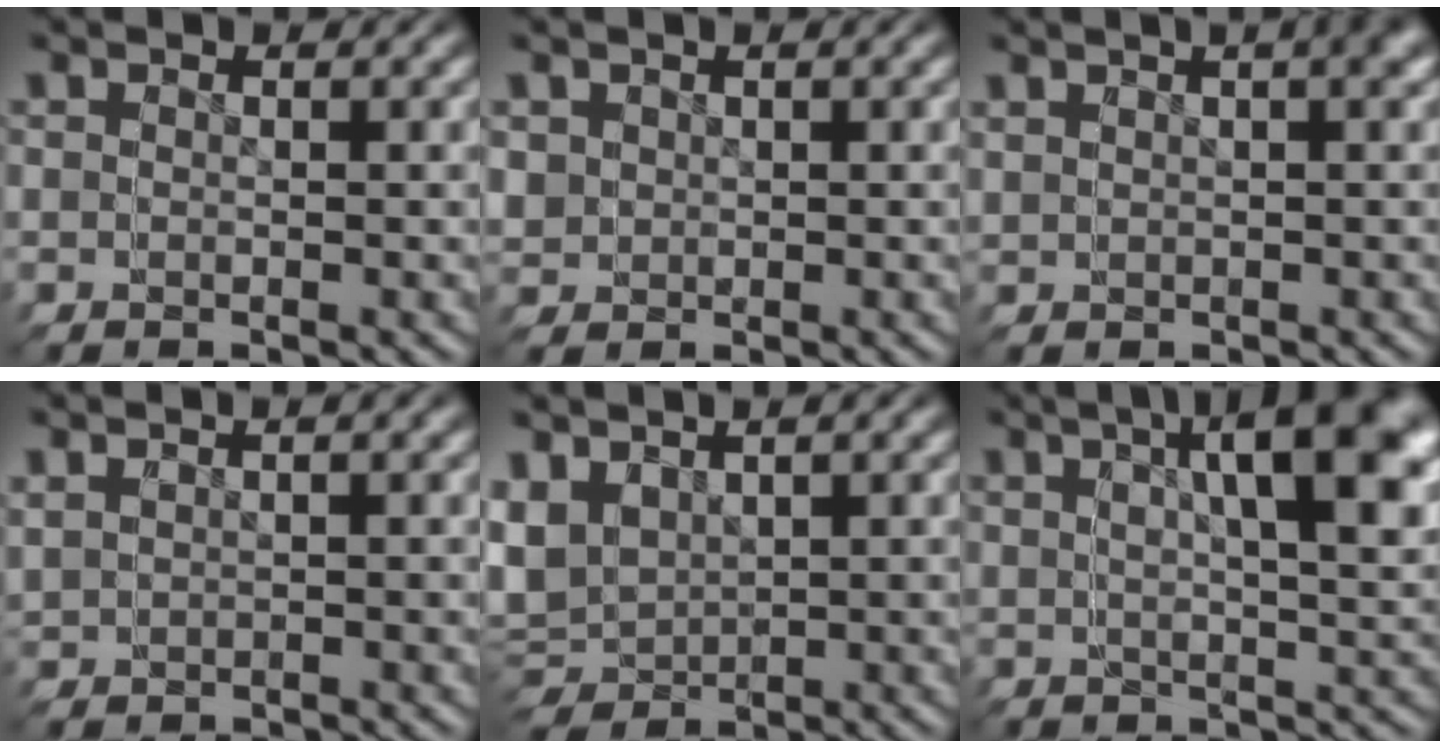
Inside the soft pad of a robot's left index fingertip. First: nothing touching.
{"total": 3.2, "force": [0.4, 3.2, -0.1], "torque": [-0.011, -0.018, 0.012]}
{"total": 0.7, "force": [0.3, 0.0, 0.7], "torque": [-0.015, 0.006, 0.007]}
{"total": 0.9, "force": [0.0, 0.9, 0.0], "torque": [-0.012, -0.001, 0.005]}
{"total": 6.8, "force": [-0.7, 6.5, 1.8], "torque": [-0.064, -0.034, 0.006]}
{"total": 5.3, "force": [2.1, 0.8, 4.8], "torque": [-0.051, 0.029, 0.024]}